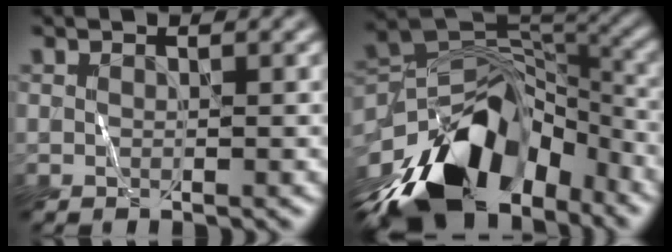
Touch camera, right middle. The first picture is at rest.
{"total": 12.5, "force": [-8.1, 6.5, 6.9], "torque": [-0.128, 0.008, -0.148]}